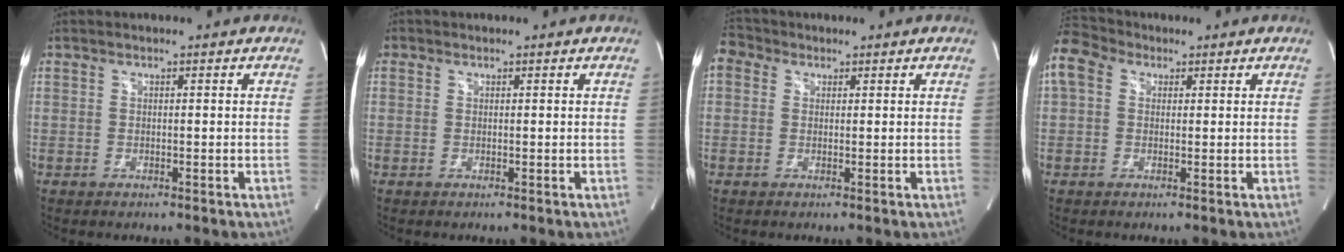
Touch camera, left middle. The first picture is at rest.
{"total": 0.0}
{"total": 3.8, "force": [1.7, 3.0, 1.5], "torque": [-0.038, 0.023, 0.032]}
{"total": 8.4, "force": [3.5, 6.3, 4.4], "torque": [-0.114, 0.048, 0.065]}